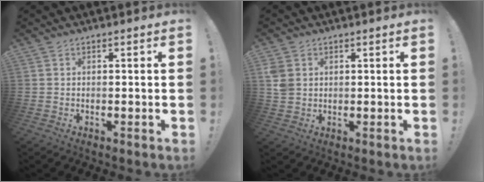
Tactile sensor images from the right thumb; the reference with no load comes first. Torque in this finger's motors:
{"motor_torque": [0.67, 0.86, 0.73, 0.05, 0.00]}